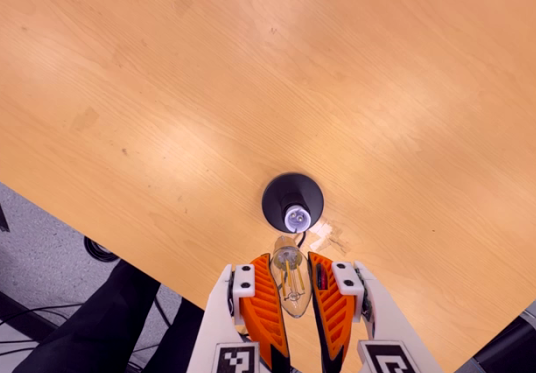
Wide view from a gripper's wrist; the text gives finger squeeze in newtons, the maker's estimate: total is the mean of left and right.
{"total": 21.4, "left": 26.1, "right": 16.7}